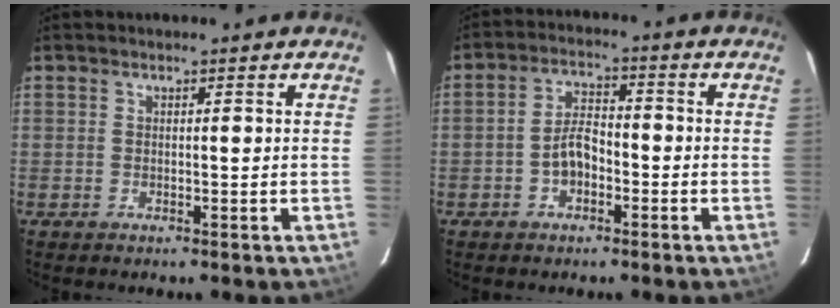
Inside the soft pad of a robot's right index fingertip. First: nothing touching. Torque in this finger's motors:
{"motor_torque": [0.36, -0.06, 0.12, 0.08]}